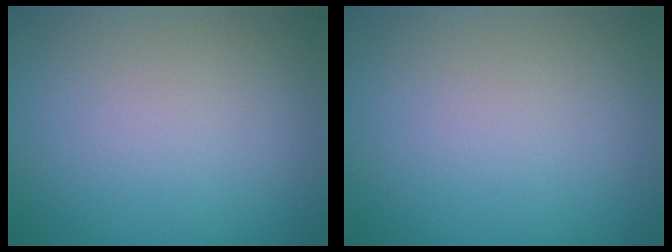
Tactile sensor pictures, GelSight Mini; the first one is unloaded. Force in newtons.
{"total": 0.0}